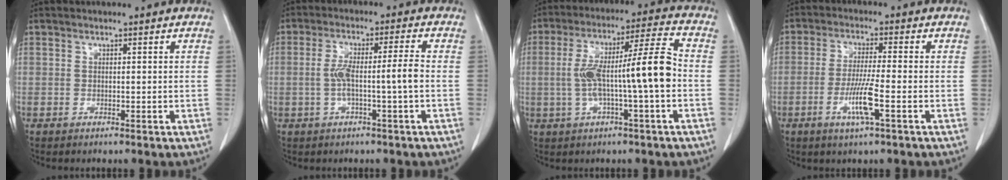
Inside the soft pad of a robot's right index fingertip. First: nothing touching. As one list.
[{"total": 6.3, "force": [-1.0, -0.1, 6.2], "torque": [-0.124, 0.016, -0.015]}, {"total": 12.6, "force": [-1.4, 0.4, 12.6], "torque": [-0.224, 0.026, -0.026]}, {"total": 6.6, "force": [-2.4, -0.1, 6.2], "torque": [-0.119, -0.012, -0.046]}]